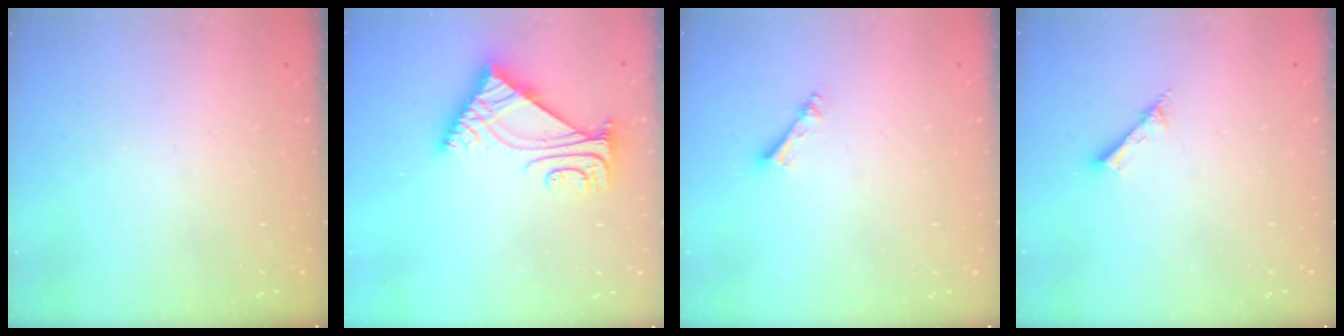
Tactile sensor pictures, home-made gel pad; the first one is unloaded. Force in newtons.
{"total": 7.4, "press": 7.3, "slide": 1.0}
{"total": 2.4, "press": 2.4, "slide": 0.4}
{"total": 2.8, "press": 2.7, "slide": 0.4}